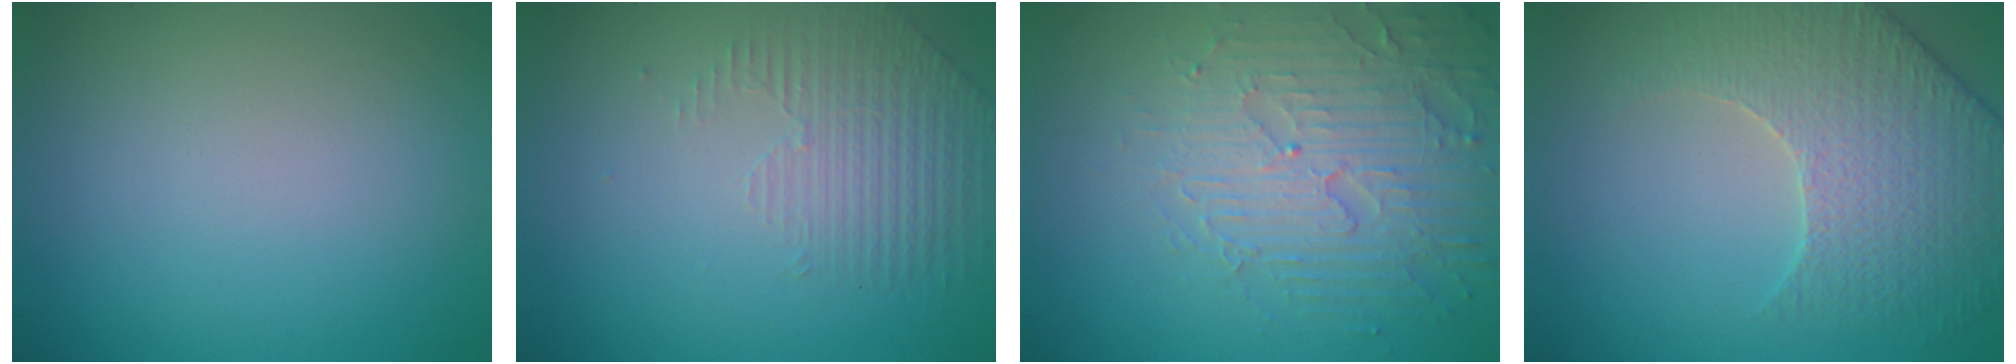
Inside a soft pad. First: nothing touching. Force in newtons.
{"total": 1.5, "press": 0.9, "slide": 1.2}
{"total": 5.2, "press": 4.7, "slide": 2.1}
{"total": 4.7, "press": 4.6, "slide": 1.2}